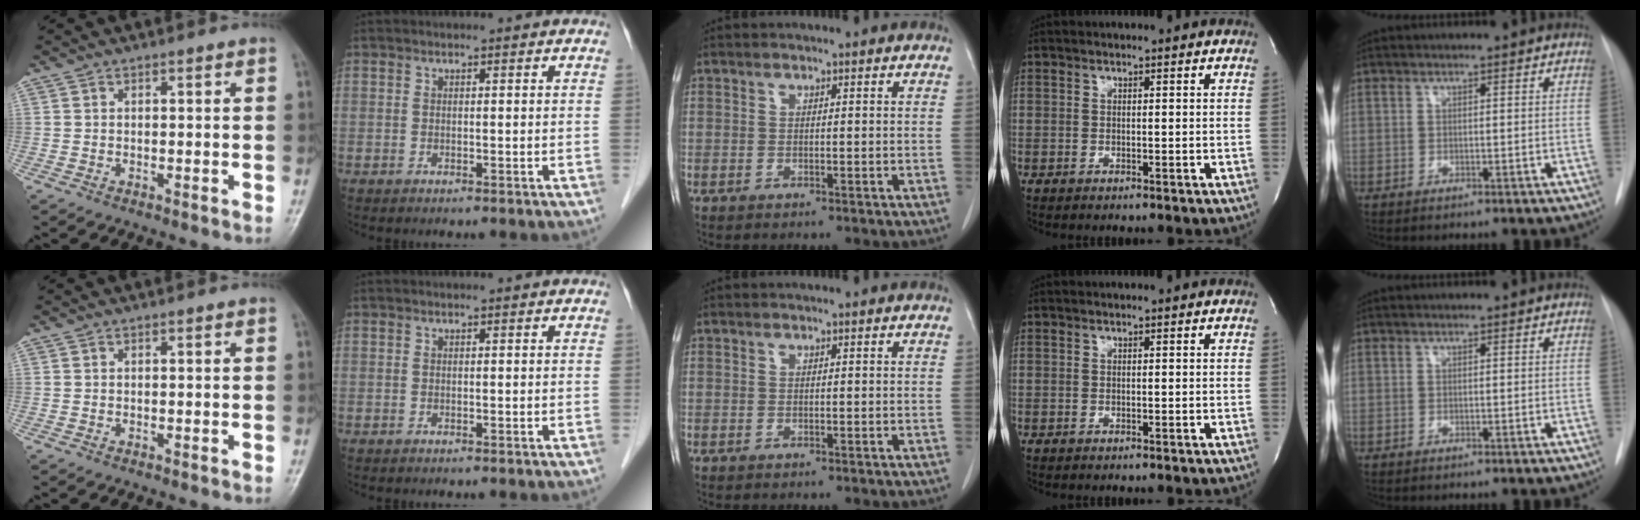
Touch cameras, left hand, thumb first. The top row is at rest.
{}